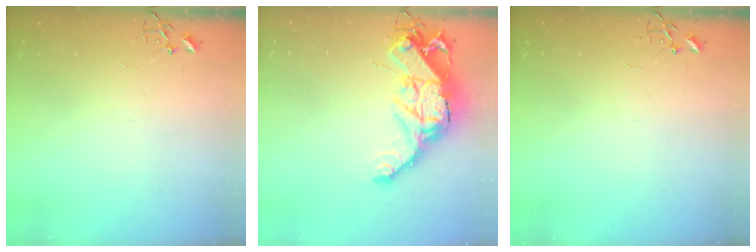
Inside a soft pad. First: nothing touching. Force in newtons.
{"total": 17.7, "press": 17.6, "slide": 1.5}
{"total": 0.0}